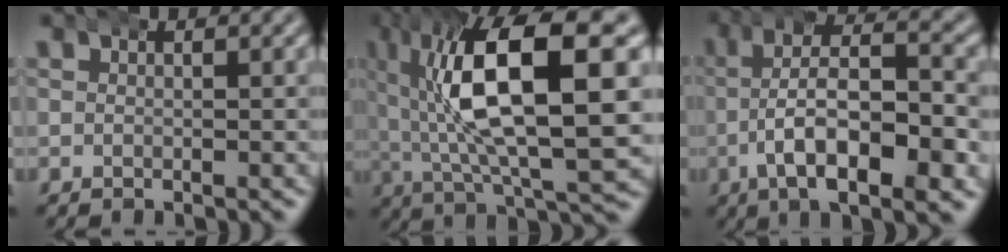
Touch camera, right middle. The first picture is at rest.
{"total": 14.8, "force": [2.6, 6.2, 13.2], "torque": [-0.228, 0.004, 0.043]}
{"total": 8.8, "force": [-1.3, 3.6, 7.9], "torque": [-0.130, -0.018, -0.015]}